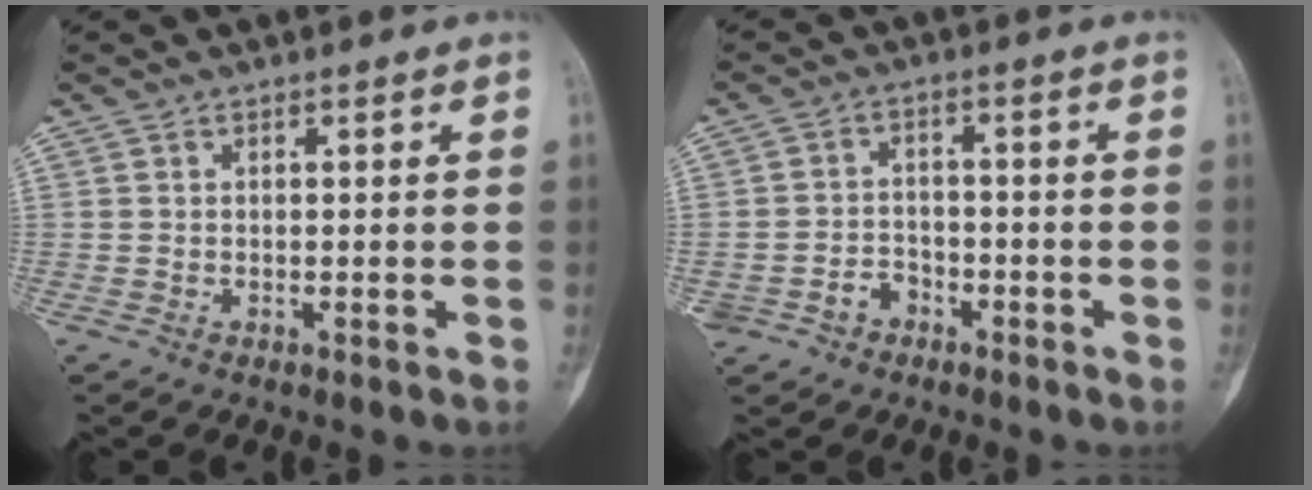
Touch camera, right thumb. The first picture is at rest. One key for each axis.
{"total": 4.9, "fx": -2.3, "fy": 4.1, "fz": 1.3, "tx": 0.003, "ty": 0.030, "tz": -0.033}